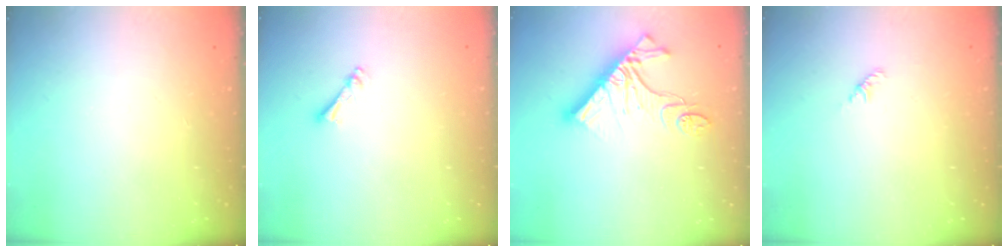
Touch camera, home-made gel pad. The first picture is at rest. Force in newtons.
{"total": 2.5, "press": 2.4, "slide": 0.5}
{"total": 14.3, "press": 14.3, "slide": 1.5}
{"total": 1.8, "press": 1.7, "slide": 0.6}